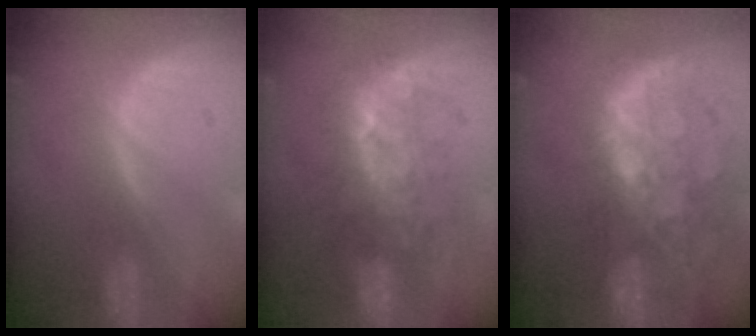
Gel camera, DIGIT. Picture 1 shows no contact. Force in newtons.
{"total": 8.4, "press": 8.0, "slide": 2.6}
{"total": 12.8, "press": 10.5, "slide": 7.3}